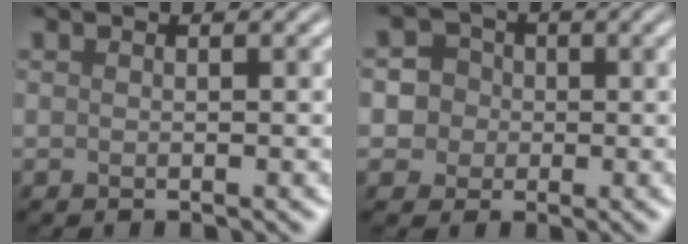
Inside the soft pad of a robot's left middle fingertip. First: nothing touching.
{"total": 4.9, "force": [-0.1, 4.7, 1.3], "torque": [0.001, 0.027, -0.023]}